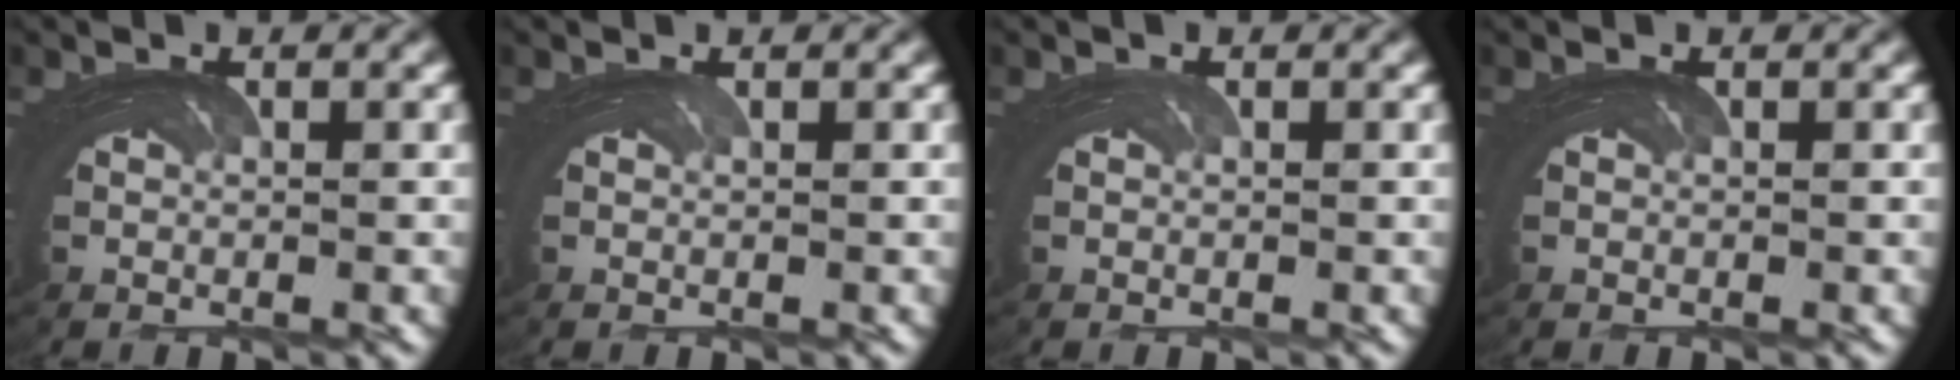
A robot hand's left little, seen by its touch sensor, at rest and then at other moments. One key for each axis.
{"total": 0.8, "fx": 0.2, "fy": -0.5, "fz": -0.6, "tx": 0.018, "ty": 0.003, "tz": 0.002}
{"total": 0.9, "fx": 0.1, "fy": -0.4, "fz": -0.9, "tx": 0.020, "ty": 0.003, "tz": 0.000}
{"total": 0.0}